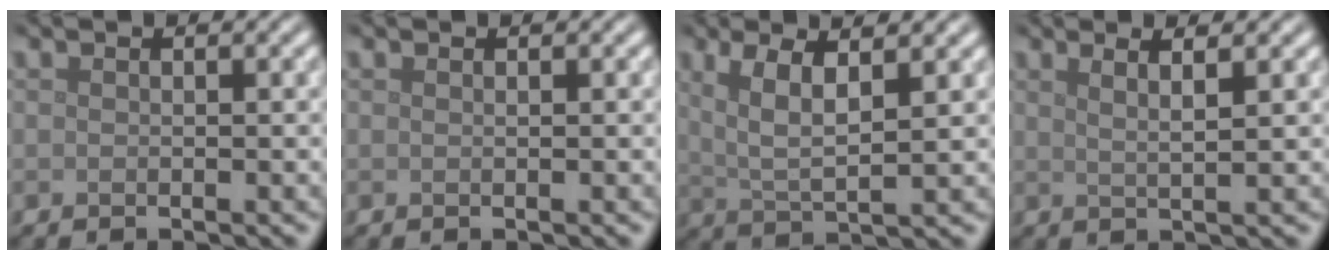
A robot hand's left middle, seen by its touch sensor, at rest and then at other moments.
{"total": 0.0}
{"total": 4.8, "force": [2.0, 1.3, 4.2], "torque": [-0.082, -0.002, 0.039]}
{"total": 3.1, "force": [1.8, 0.9, 2.4], "torque": [-0.023, 0.009, 0.003]}